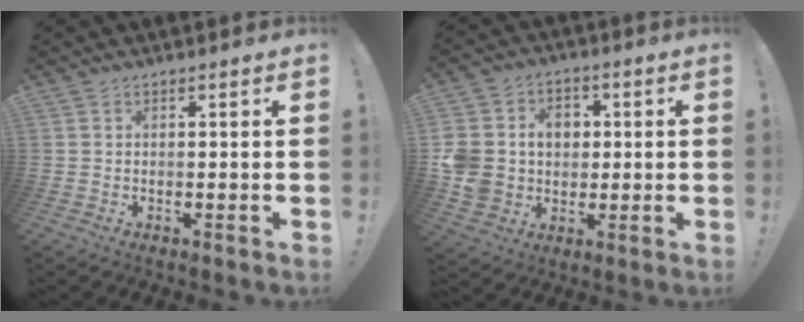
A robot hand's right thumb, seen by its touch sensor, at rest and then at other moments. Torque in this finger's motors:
{"motor_torque": [1.51, 1.92, 0.83, -0.45, 0.07]}